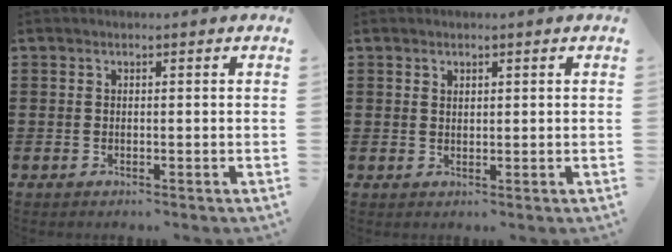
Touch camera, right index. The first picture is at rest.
{"total": 1.1, "force": [1.1, 0.2, 0.1], "torque": [-0.002, 0.002, 0.021]}